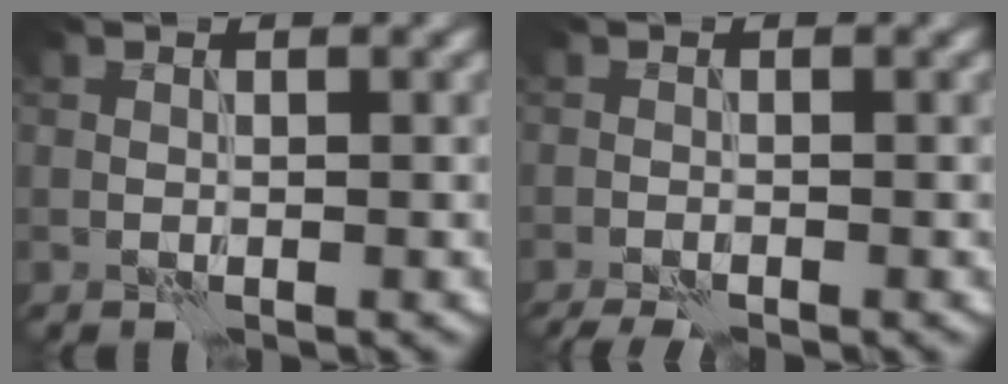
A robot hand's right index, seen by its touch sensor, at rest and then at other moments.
{"total": 2.4, "force": [-2.1, 0.3, 1.2], "torque": [-0.027, -0.005, -0.037]}